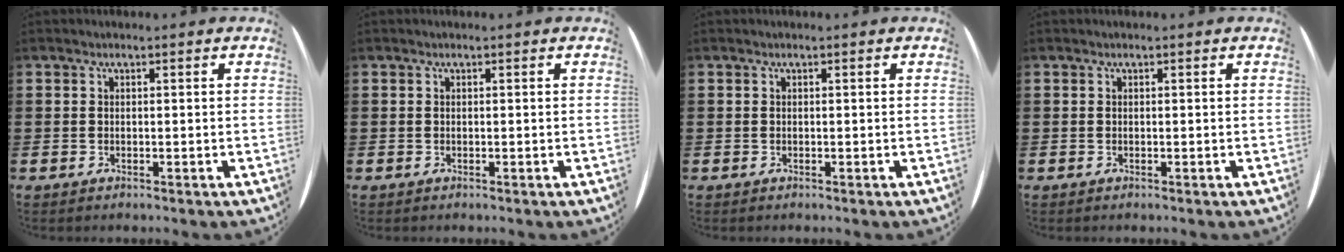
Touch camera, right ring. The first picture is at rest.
{"total": 0.0}
{"total": 0.0}
{"total": 0.0}